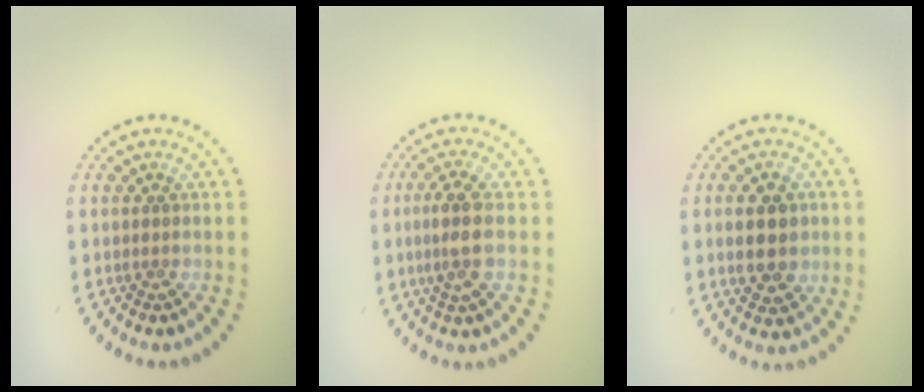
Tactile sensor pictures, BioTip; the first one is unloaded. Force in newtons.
{"total": 3.2, "press": 3.0, "slide": 1.1}
{"total": 4.3, "press": 4.3, "slide": 0.3}